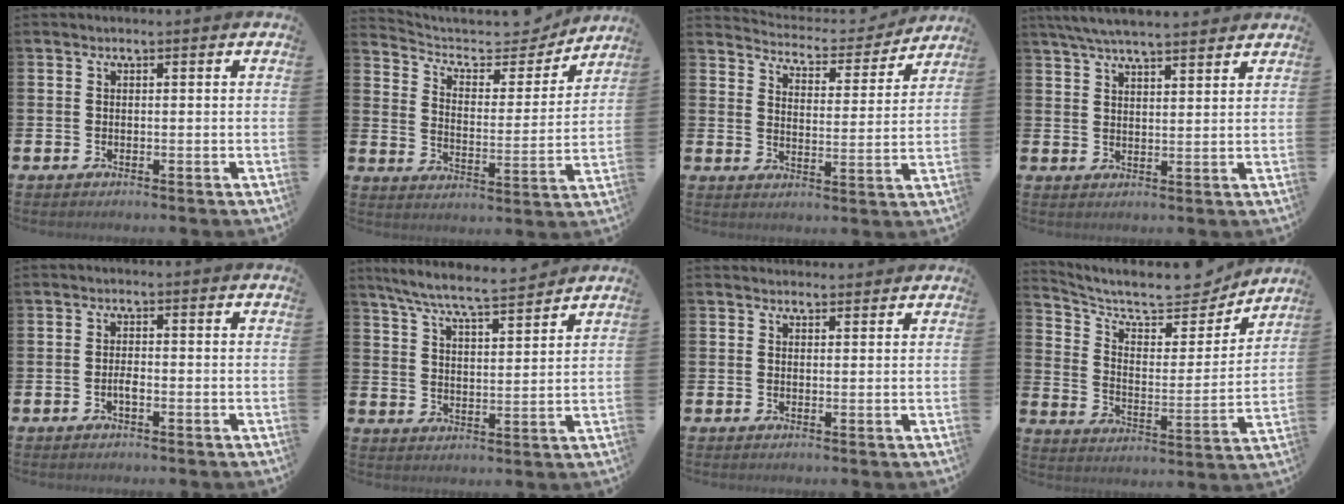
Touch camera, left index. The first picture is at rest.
{"total": 7.1, "force": [6.5, 2.4, 1.6], "torque": [-0.063, -0.050, 0.111]}
{"total": 4.8, "force": [4.6, 0.9, 0.4], "torque": [-0.030, -0.042, 0.075]}
{"total": 5.6, "force": [5.3, 0.6, 1.8], "torque": [-0.046, -0.017, 0.096]}
{"total": 1.4, "force": [-0.6, 0.5, 1.2], "torque": [-0.026, 0.001, -0.011]}
{"total": 7.2, "force": [6.7, 0.2, 2.5], "torque": [-0.074, -0.039, 0.119]}
{"total": 1.6, "force": [1.6, 0.5, -0.2], "torque": [0.011, -0.005, 0.027]}
{"total": 9.2, "force": [8.3, 2.6, 2.9], "torque": [-0.077, -0.068, 0.138]}